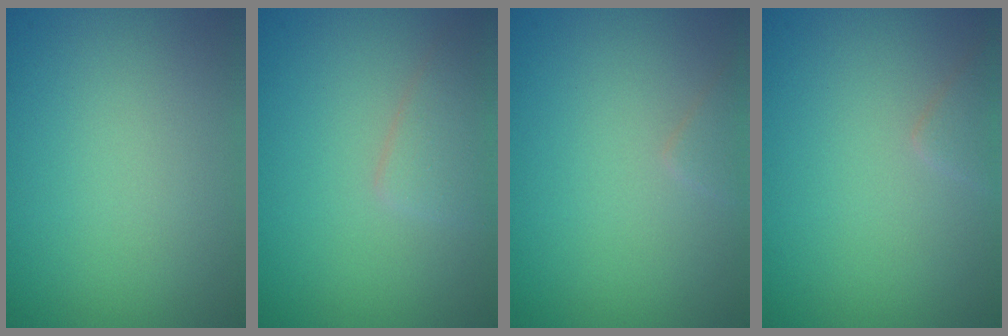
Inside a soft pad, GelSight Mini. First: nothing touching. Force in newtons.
{"total": 2.0, "press": 2.0, "slide": 0.1}
{"total": 1.0, "press": 1.0, "slide": 0.1}
{"total": 1.2, "press": 1.2, "slide": 0.1}